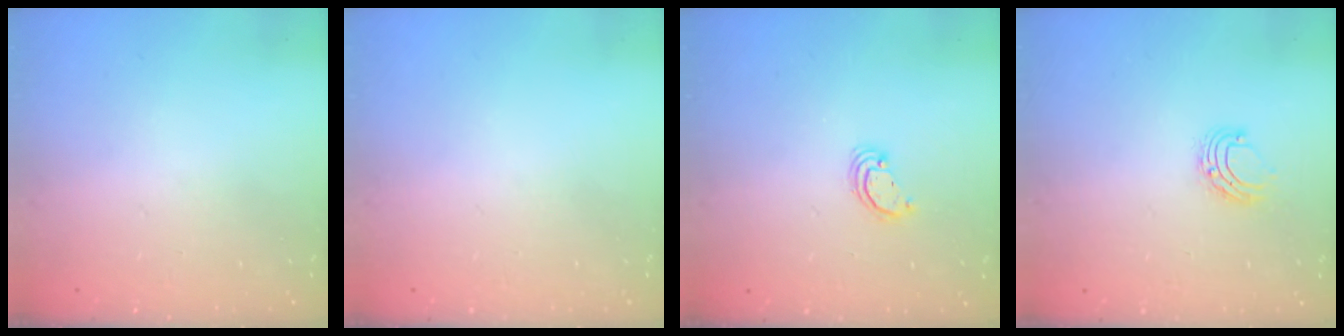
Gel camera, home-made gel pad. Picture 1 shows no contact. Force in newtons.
{"total": 0.0}
{"total": 2.8, "press": 2.8, "slide": 0.2}
{"total": 5.5, "press": 5.4, "slide": 0.6}